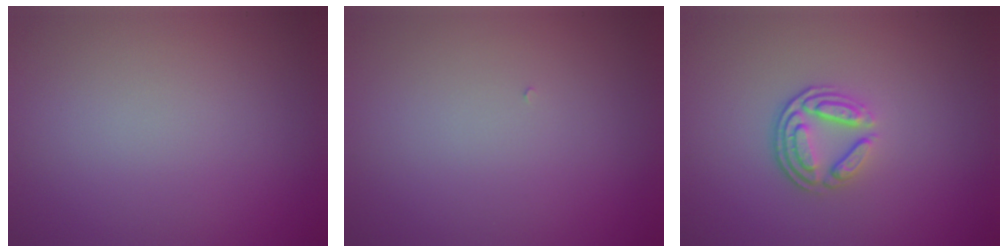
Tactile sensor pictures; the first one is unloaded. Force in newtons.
{"total": 0.0}
{"total": 3.5, "press": 2.6, "slide": 2.4}